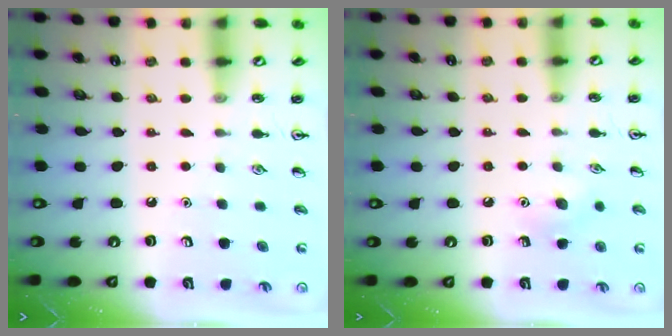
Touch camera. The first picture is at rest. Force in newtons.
{"total": 6.8, "press": 6.6, "slide": 1.6}